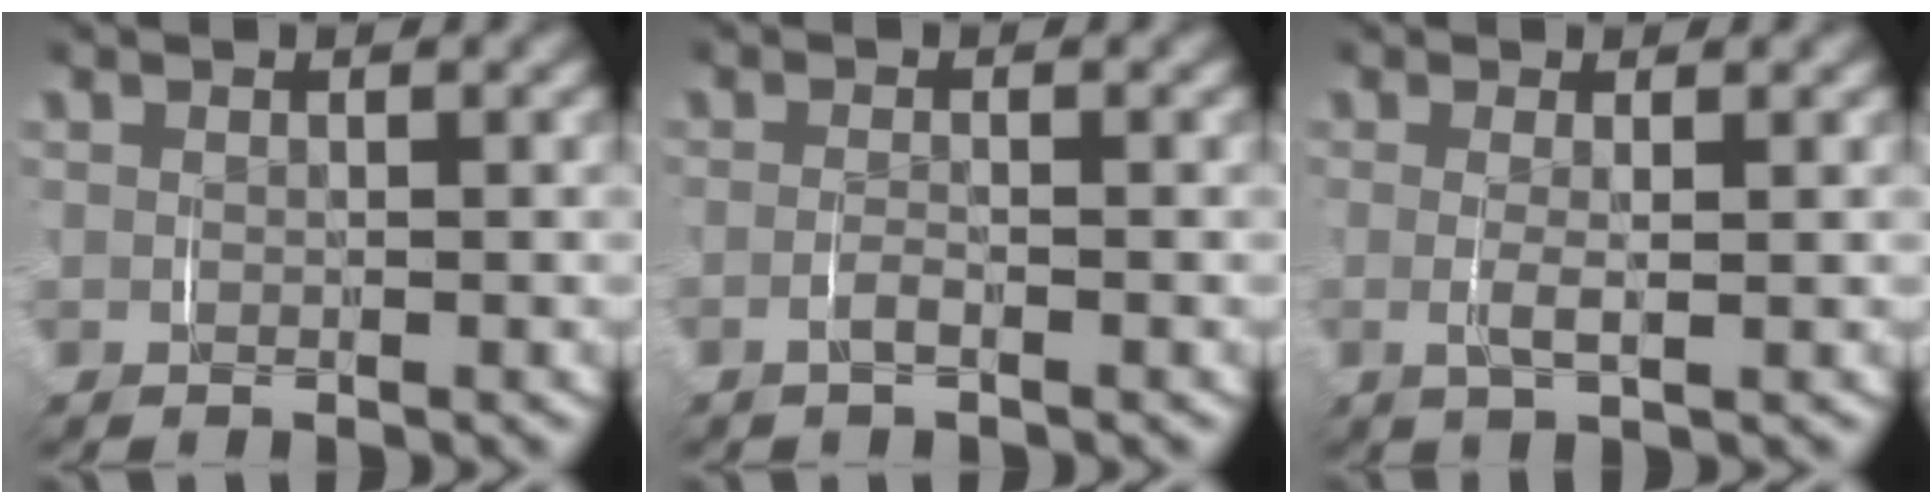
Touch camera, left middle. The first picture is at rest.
{"total": 1.1, "force": [-0.9, -0.2, 0.6], "torque": [-0.013, -0.005, -0.015]}
{"total": 1.7, "force": [-0.1, 0.0, 1.7], "torque": [-0.034, -0.006, 0.001]}